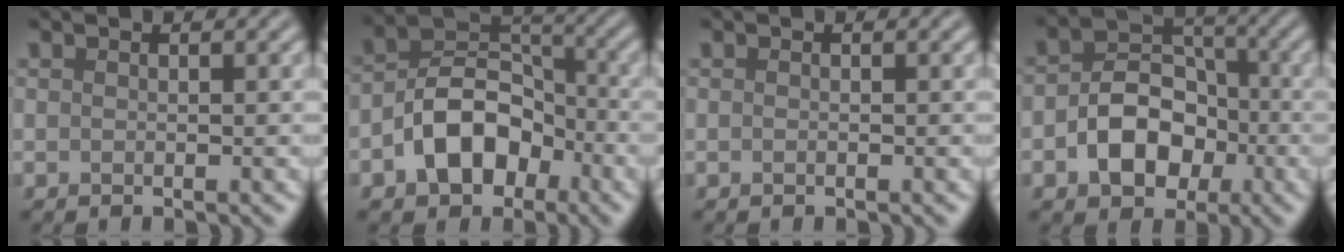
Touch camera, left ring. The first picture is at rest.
{"total": 6.9, "force": [-2.9, 4.8, 4.0], "torque": [-0.062, 0.009, -0.062]}
{"total": 0.0}
{"total": 6.0, "force": [-1.8, 4.5, 3.6], "torque": [-0.051, 0.002, -0.031]}